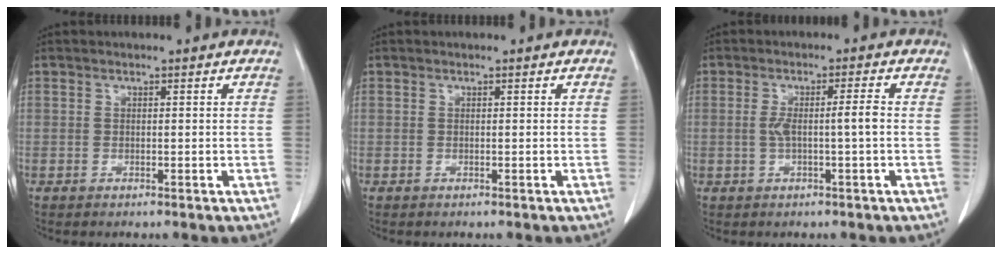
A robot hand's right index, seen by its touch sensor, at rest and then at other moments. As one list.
[{"total": 0.0}, {"total": 4.0, "force": [-0.3, -0.1, 4.0], "torque": [-0.076, 0.009, -0.001]}]